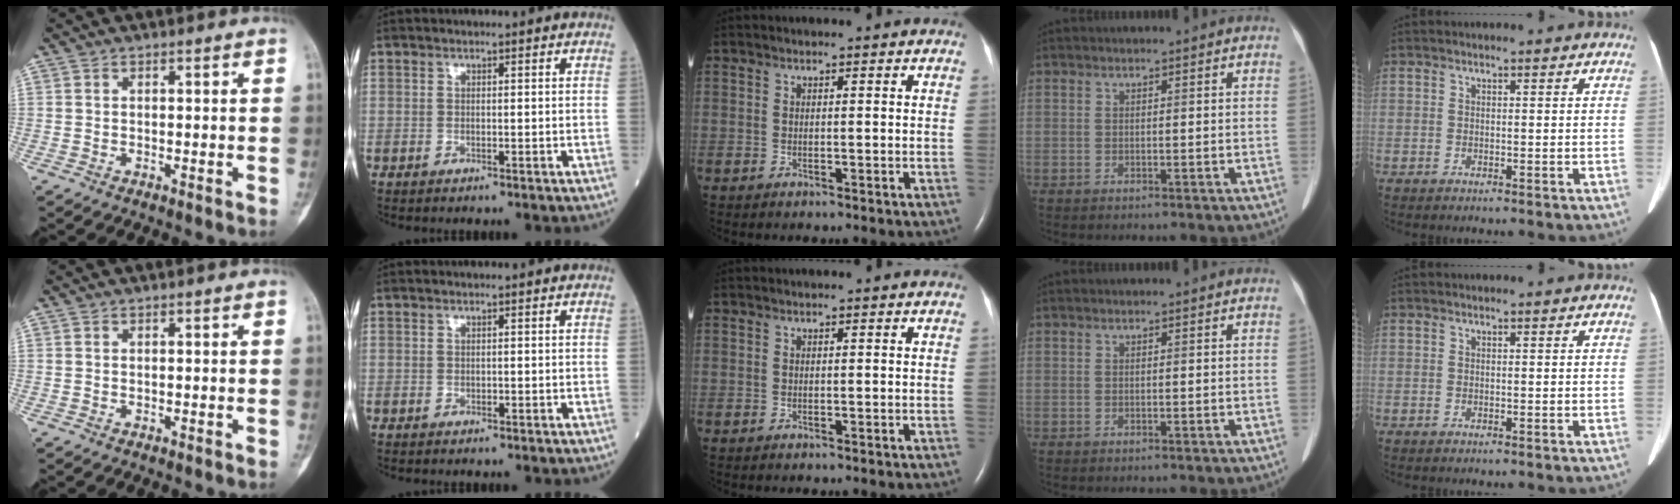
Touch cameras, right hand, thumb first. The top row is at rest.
{}